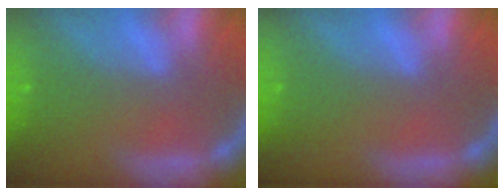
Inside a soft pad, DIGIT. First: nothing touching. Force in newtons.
{"total": 0.0}